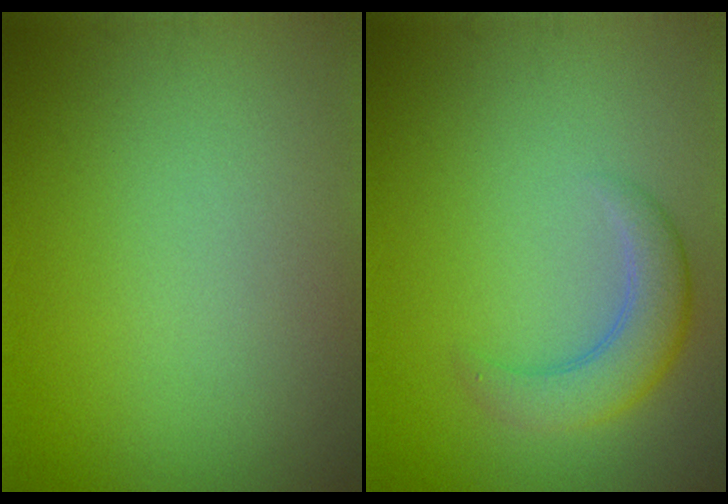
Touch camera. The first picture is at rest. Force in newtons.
{"total": 3.6, "press": 3.6, "slide": 0.3}